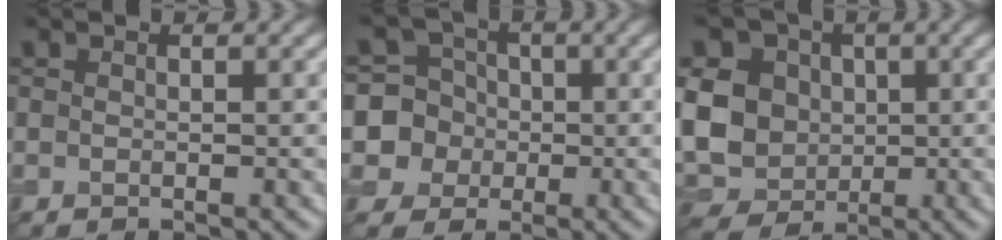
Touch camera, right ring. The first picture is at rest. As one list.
[{"total": 6.2, "force": [-1.0, 6.1, 0.2], "torque": [0.003, 0.029, -0.039]}, {"total": 11.2, "force": [0.9, 9.8, 5.3], "torque": [-0.132, 0.015, -0.001]}]